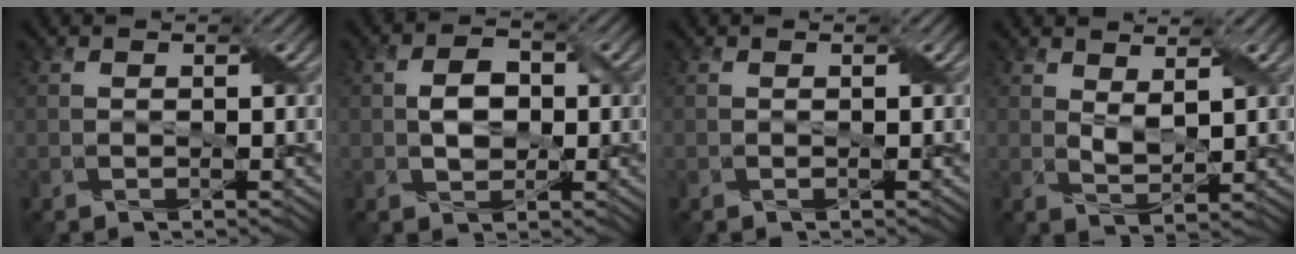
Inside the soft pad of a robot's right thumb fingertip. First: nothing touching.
{"total": 3.6, "force": [-0.1, 2.5, 2.5], "torque": [-0.054, 0.002, -0.003]}
{"total": 0.0}
{"total": 2.5, "force": [1.7, 0.8, 1.6], "torque": [-0.041, -0.005, 0.035]}